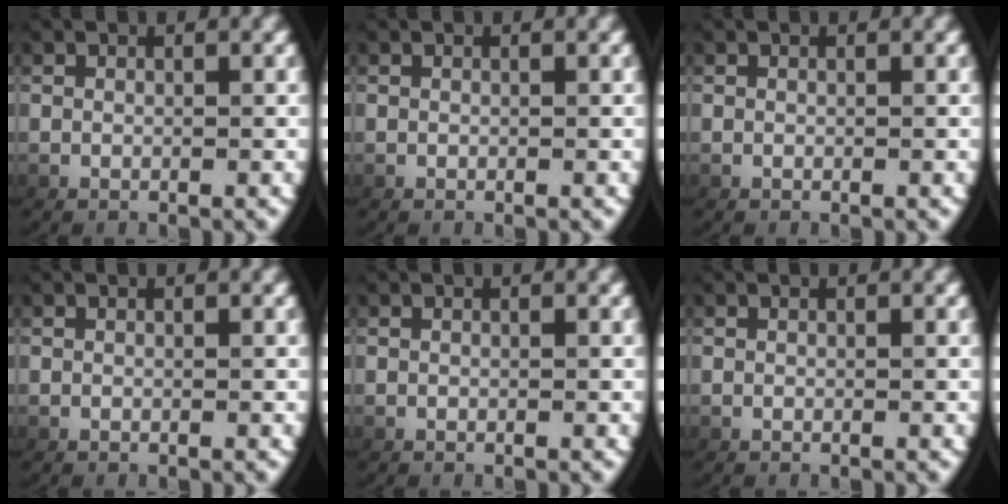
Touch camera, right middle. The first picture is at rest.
{"total": 0.0}
{"total": 0.0}
{"total": 0.0}
{"total": 0.0}
{"total": 0.0}